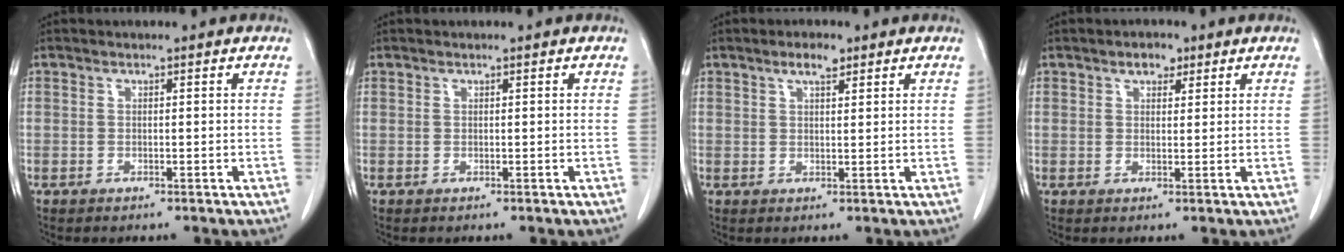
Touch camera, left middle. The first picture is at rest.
{"total": 0.0}
{"total": 2.8, "force": [1.9, 0.8, 1.9], "torque": [-0.037, 0.004, 0.032]}
{"total": 2.5, "force": [1.6, 1.4, 1.3], "torque": [-0.022, 0.005, 0.025]}